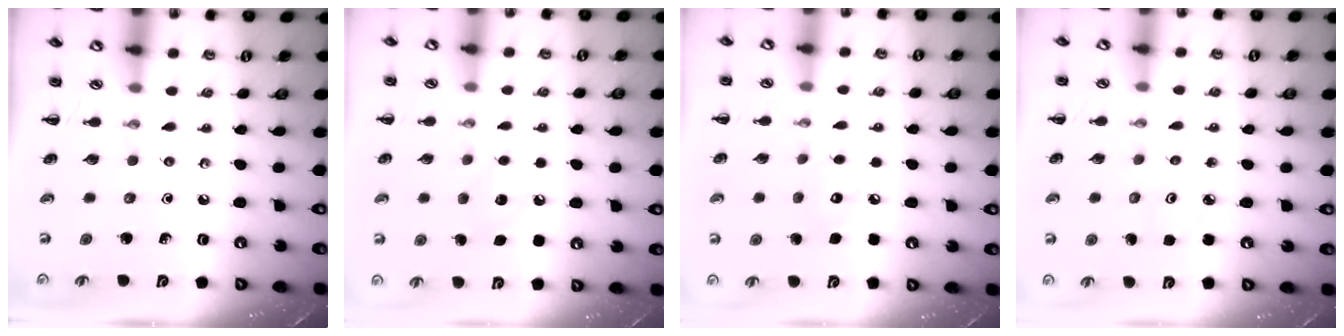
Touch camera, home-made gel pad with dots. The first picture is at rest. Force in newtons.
{"total": 8.0, "press": 7.8, "slide": 1.7}
{"total": 7.4, "press": 7.2, "slide": 1.3}
{"total": 2.7, "press": 2.6, "slide": 0.8}